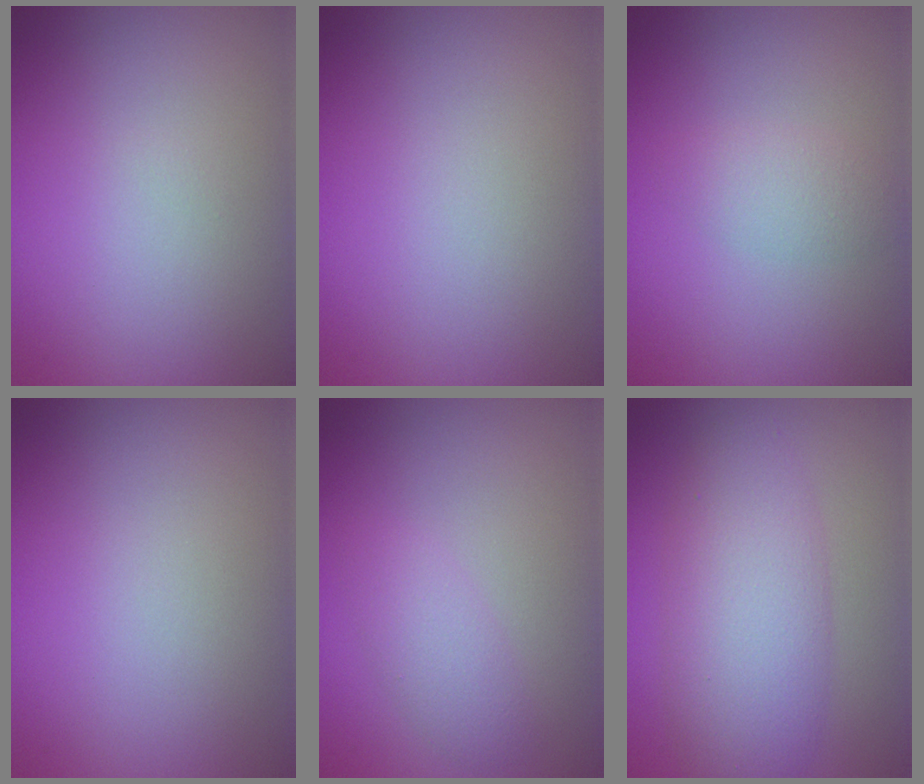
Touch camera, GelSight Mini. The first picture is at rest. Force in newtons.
{"total": 0.0}
{"total": 1.8, "press": 1.8, "slide": 0.1}
{"total": 0.0}
{"total": 1.9, "press": 1.9, "slide": 0.1}
{"total": 6.2, "press": 6.2, "slide": 0.1}